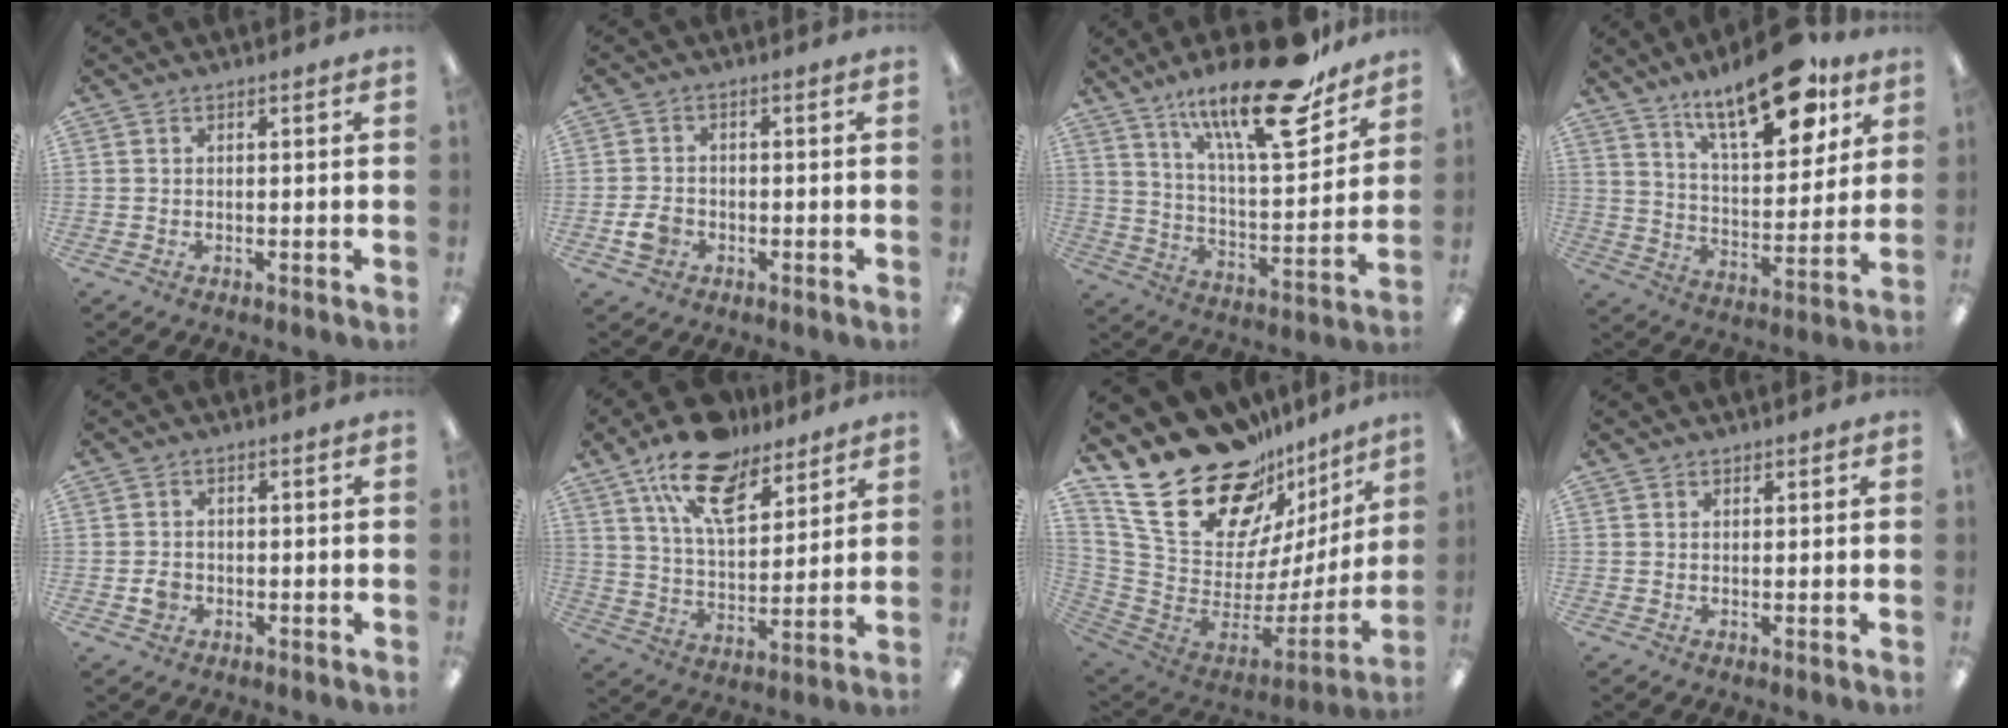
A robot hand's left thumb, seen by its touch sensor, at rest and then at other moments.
{"total": 4.2, "force": [-1.6, 3.3, 2.1], "torque": [-0.036, 0.008, -0.028]}
{"total": 24.2, "force": [16.7, 6.8, 16.1], "torque": [-0.254, -0.099, 0.270]}
{"total": 19.7, "force": [13.6, 7.3, 12.3], "torque": [-0.187, -0.074, 0.223]}
{"total": 2.6, "force": [-0.7, 2.3, 1.0], "torque": [-0.015, 0.004, -0.013]}
{"total": 16.7, "force": [11.5, 7.8, 9.2], "torque": [-0.155, -0.053, 0.204]}
{"total": 28.6, "force": [18.1, 15.3, 16.0], "torque": [-0.262, -0.123, 0.354]}
{"total": 1.0, "force": [0.8, 0.6, -0.1], "torque": [0.009, -0.003, 0.014]}